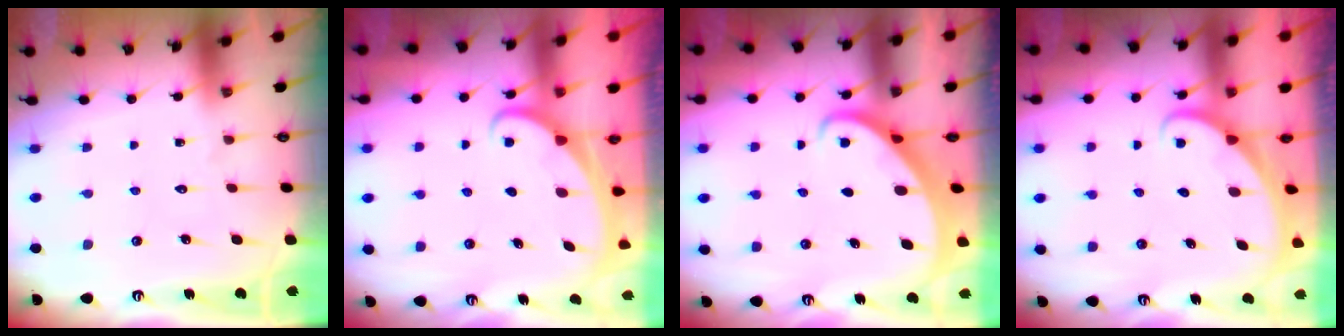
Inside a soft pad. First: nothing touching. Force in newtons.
{"total": 1.6, "press": 1.6, "slide": 0.1}
{"total": 2.7, "press": 2.6, "slide": 0.3}
{"total": 1.6, "press": 1.6, "slide": 0.0}